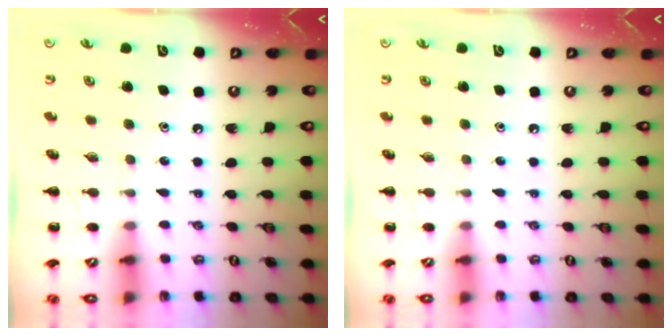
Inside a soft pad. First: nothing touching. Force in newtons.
{"total": 0.0}